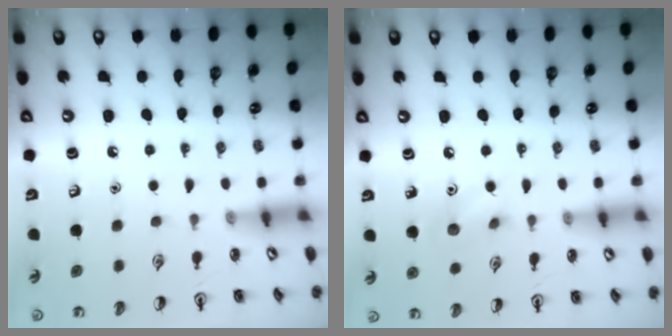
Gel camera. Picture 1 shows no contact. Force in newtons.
{"total": 5.9, "press": 5.6, "slide": 1.6}